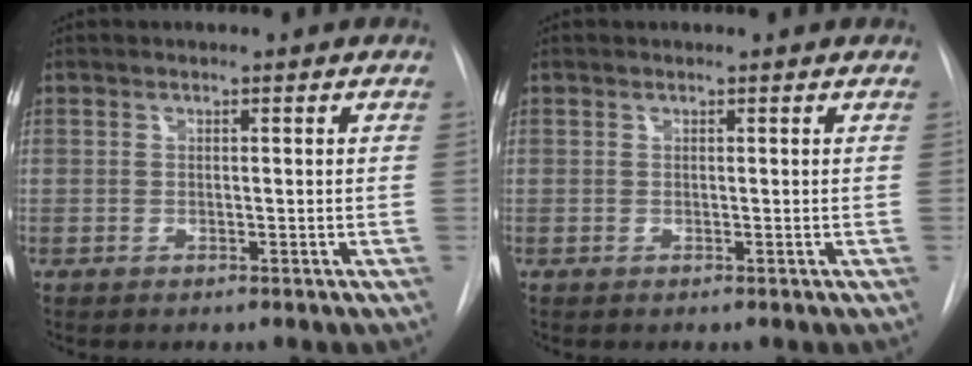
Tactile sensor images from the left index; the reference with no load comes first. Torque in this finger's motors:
{"motor_torque": [0.00, 0.00, 0.03, -0.01]}